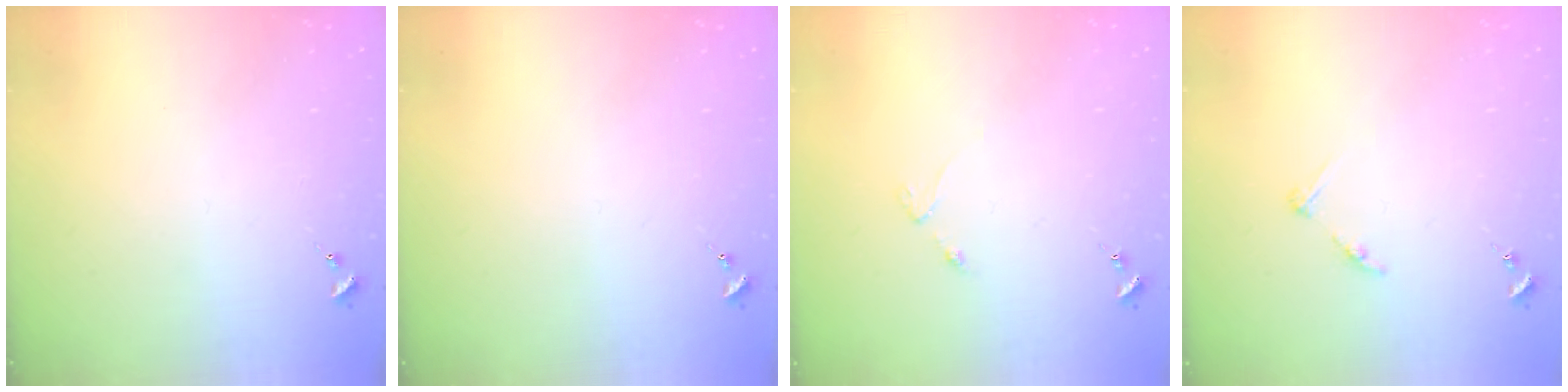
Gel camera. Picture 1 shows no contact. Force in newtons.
{"total": 0.0}
{"total": 2.5, "press": 2.4, "slide": 0.4}
{"total": 5.2, "press": 5.2, "slide": 0.6}